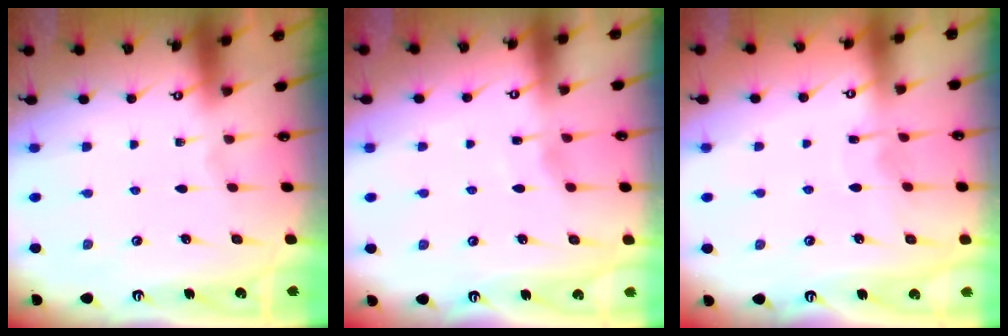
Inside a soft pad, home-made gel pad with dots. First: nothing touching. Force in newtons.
{"total": 2.8, "press": 2.7, "slide": 0.3}
{"total": 3.8, "press": 3.8, "slide": 0.4}